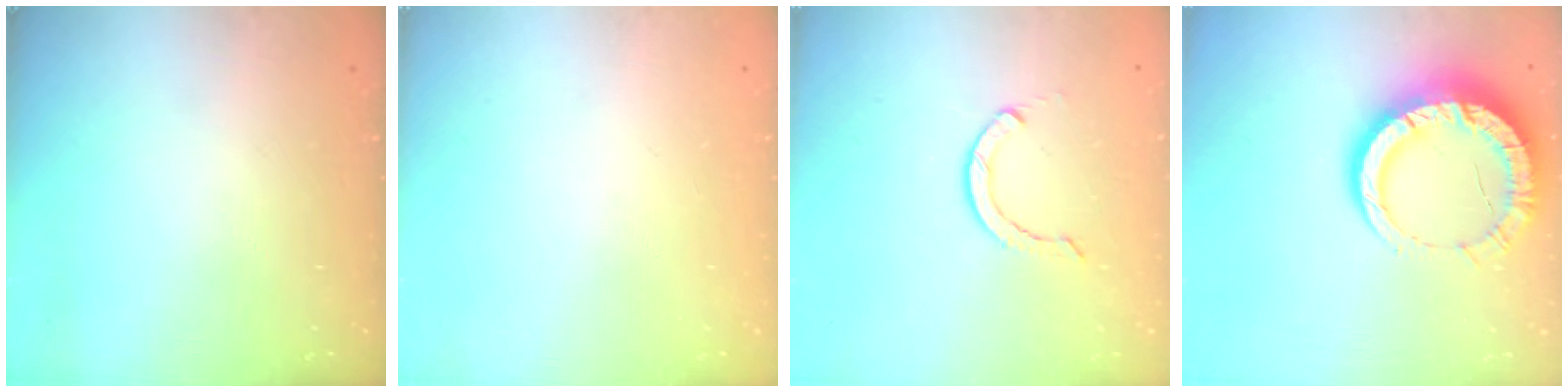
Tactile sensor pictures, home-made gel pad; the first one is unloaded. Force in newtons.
{"total": 0.0}
{"total": 2.6, "press": 2.6, "slide": 0.1}
{"total": 14.3, "press": 14.3, "slide": 1.4}